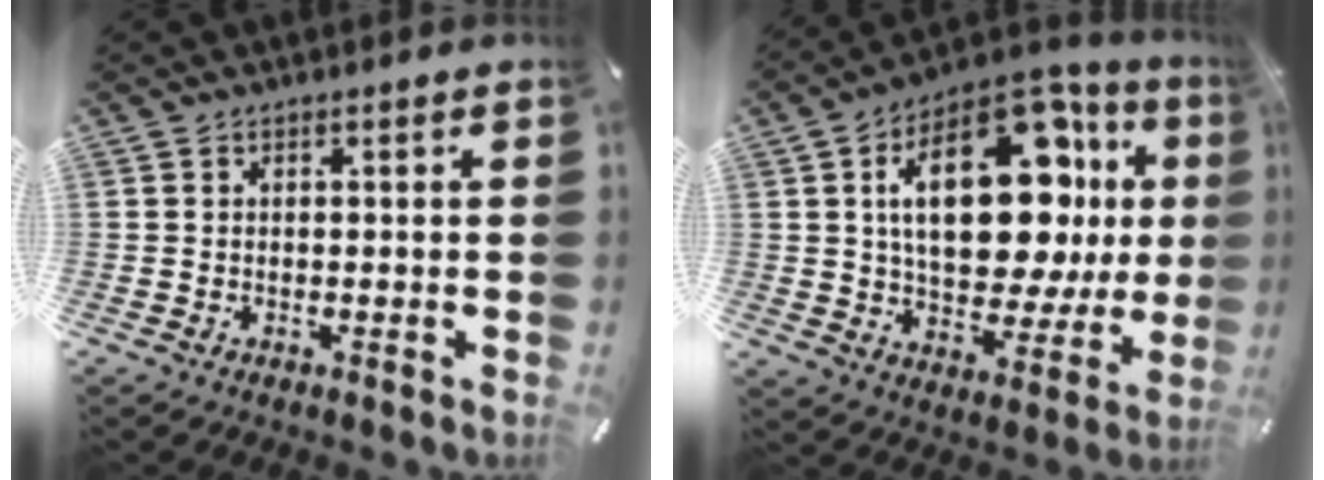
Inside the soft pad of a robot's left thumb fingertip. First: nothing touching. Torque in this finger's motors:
{"motor_torque": [0.87, 1.41, 2.30, -0.47, 0.64]}